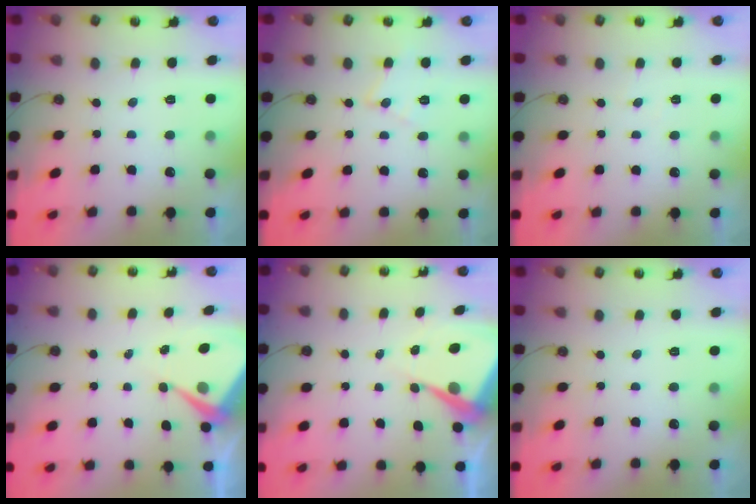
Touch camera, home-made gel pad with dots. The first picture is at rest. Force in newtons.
{"total": 8.8, "press": 8.8, "slide": 0.7}
{"total": 2.2, "press": 2.2, "slide": 0.4}
{"total": 5.6, "press": 5.6, "slide": 0.5}
{"total": 8.7, "press": 8.6, "slide": 0.9}
{"total": 0.0}